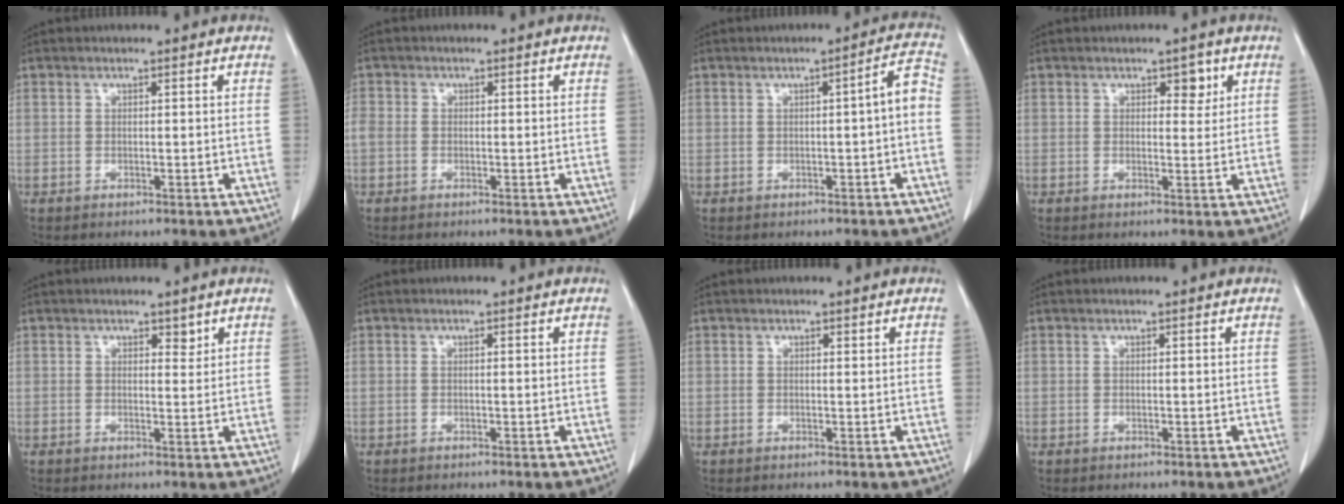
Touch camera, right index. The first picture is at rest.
{"total": 1.8, "force": [-0.2, 1.6, 0.9], "torque": [-0.028, 0.015, -0.003]}
{"total": 3.8, "force": [-0.7, 0.2, 3.7], "torque": [-0.045, 0.012, -0.010]}
{"total": 2.6, "force": [1.3, 1.4, 1.8], "torque": [-0.016, 0.001, 0.016]}
{"total": 1.4, "force": [1.0, 0.8, 0.7], "torque": [-0.005, -0.005, 0.012]}
{"total": 0.0}
{"total": 0.0}
{"total": 0.0}